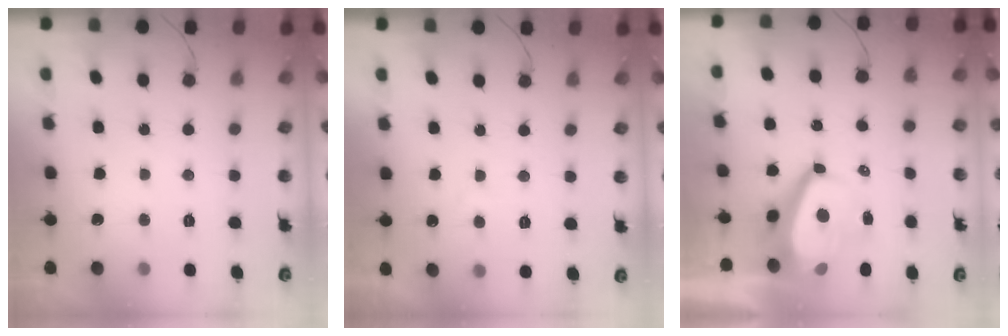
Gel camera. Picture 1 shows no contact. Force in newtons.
{"total": 0.7, "press": 0.5, "slide": 0.5}
{"total": 9.1, "press": 9.1, "slide": 1.0}